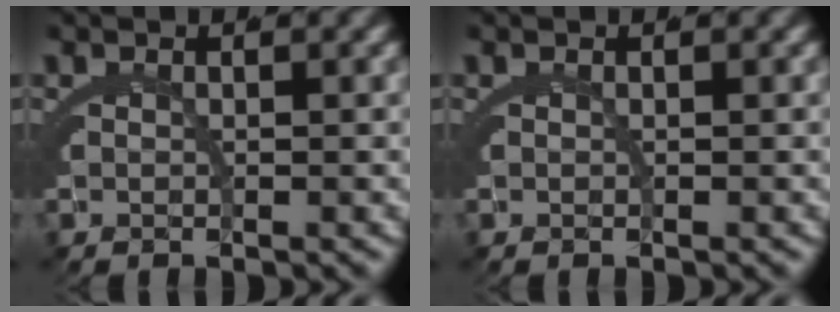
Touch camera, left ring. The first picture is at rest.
{"total": 0.0}